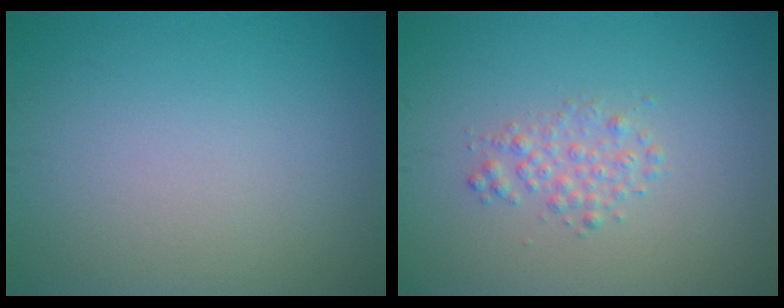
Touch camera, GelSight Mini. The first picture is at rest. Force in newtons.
{"total": 1.7, "press": 1.7, "slide": 0.0}